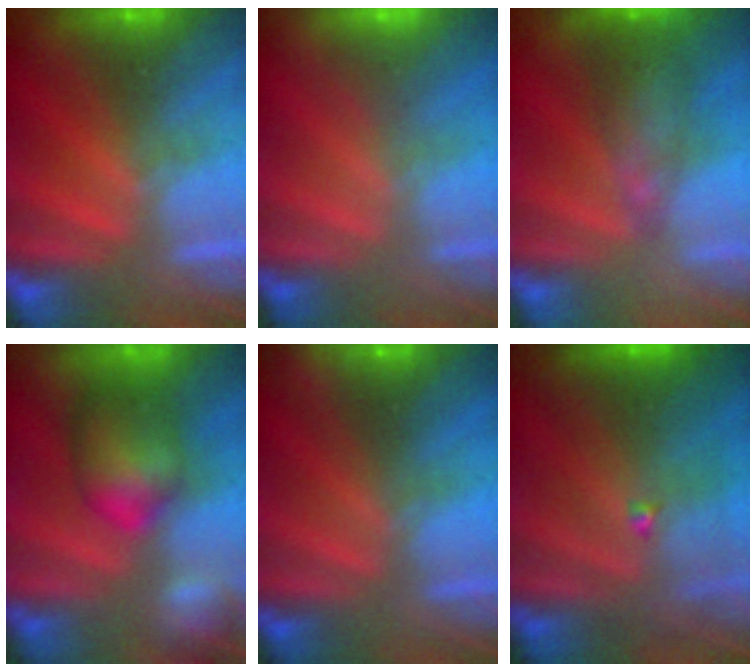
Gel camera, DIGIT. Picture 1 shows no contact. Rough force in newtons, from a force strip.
{"total": 2.9}
{"total": 7.3}
{"total": 7.9}
{"total": 2.3}
{"total": 4.5}